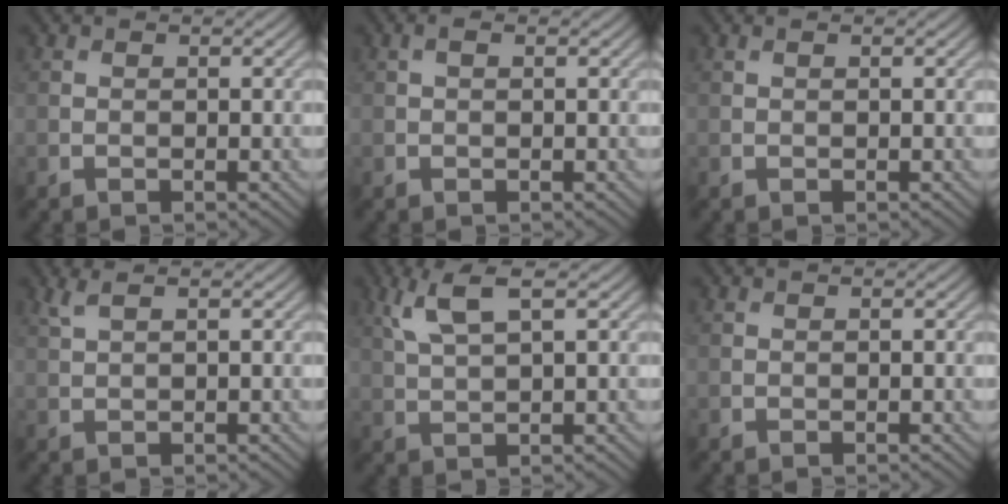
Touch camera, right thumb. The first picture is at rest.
{"total": 0.9, "force": [0.3, 0.4, 0.7], "torque": [-0.018, 0.003, 0.004]}
{"total": 0.0}
{"total": 1.7, "force": [1.1, 0.3, 1.3], "torque": [-0.033, 0.007, 0.025]}
{"total": 4.9, "force": [2.5, 1.2, 4.0], "torque": [-0.101, 0.010, 0.055]}
{"total": 0.0}